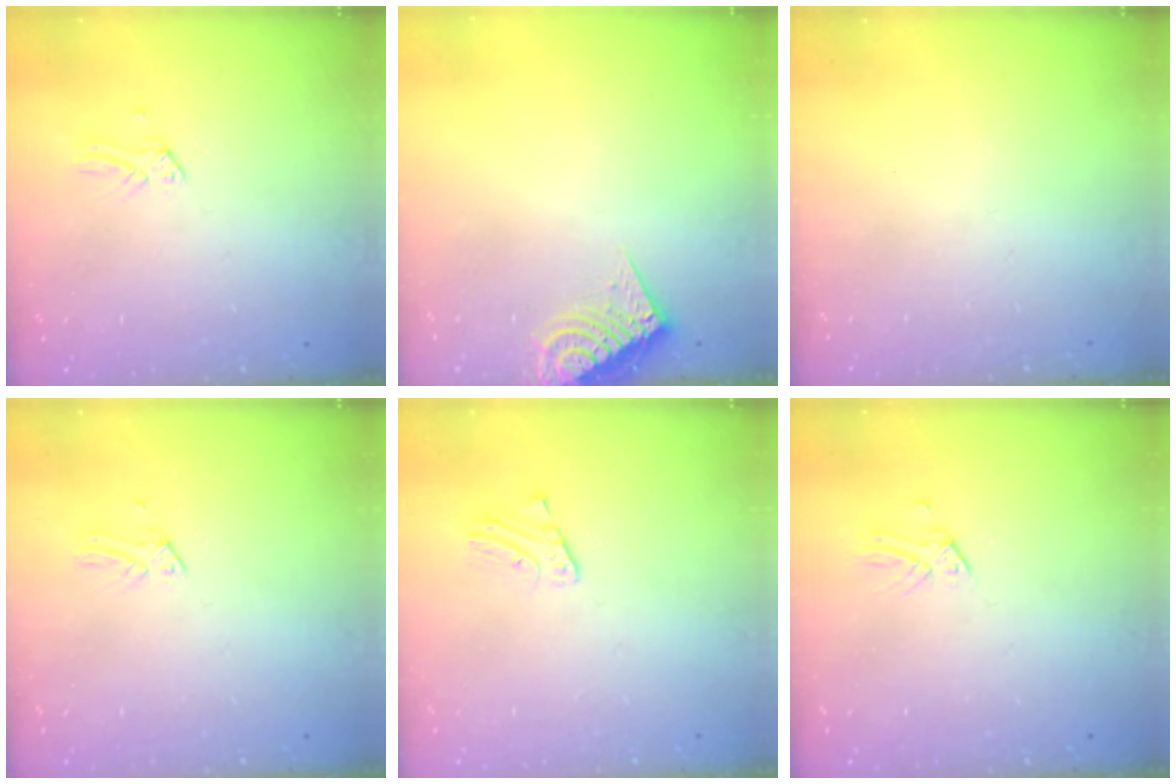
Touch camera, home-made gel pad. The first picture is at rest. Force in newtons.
{"total": 9.6, "press": 9.6, "slide": 0.5}
{"total": 0.0}
{"total": 0.0}
{"total": 1.2, "press": 1.2, "slide": 0.1}
{"total": 0.0}